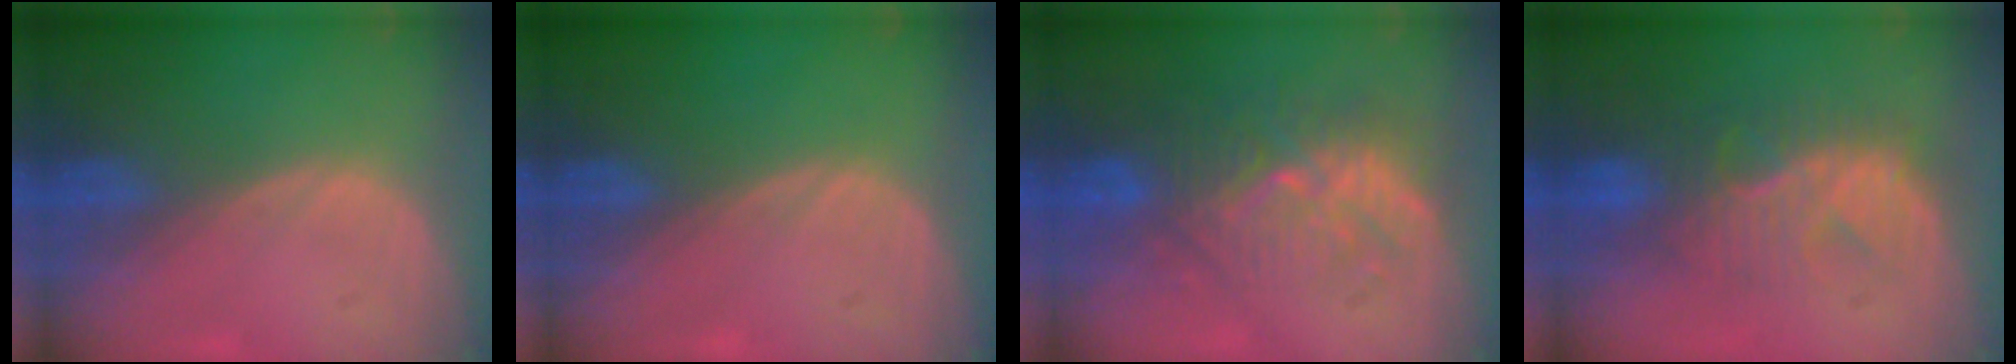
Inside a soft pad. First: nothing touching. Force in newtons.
{"total": 0.0}
{"total": 9.1, "press": 8.8, "slide": 2.3}
{"total": 8.1, "press": 8.0, "slide": 1.2}